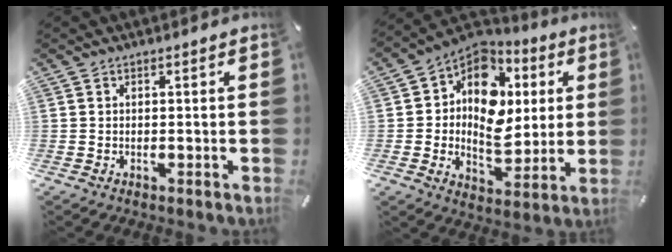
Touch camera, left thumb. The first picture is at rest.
{"total": 13.0, "force": [1.5, 10.5, 7.5], "torque": [-0.115, -0.023, 0.031]}